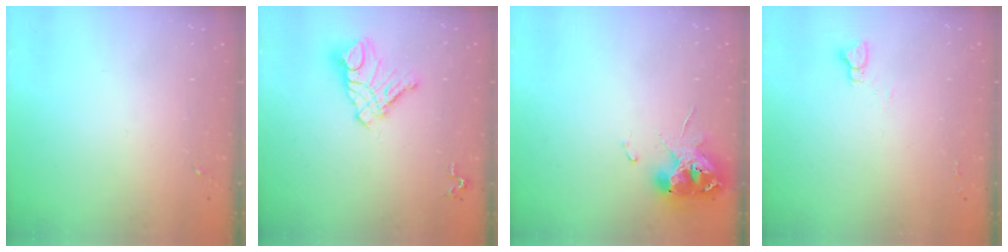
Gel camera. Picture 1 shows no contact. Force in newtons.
{"total": 12.8, "press": 12.7, "slide": 1.4}
{"total": 11.1, "press": 11.0, "slide": 1.2}
{"total": 3.6, "press": 3.6, "slide": 0.3}